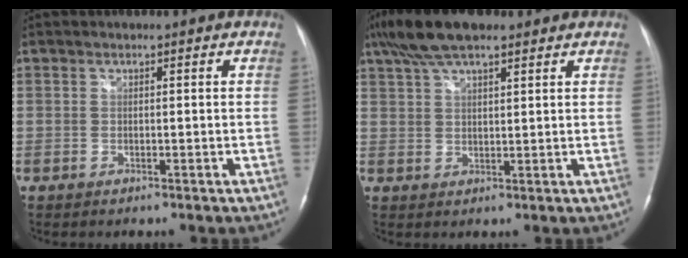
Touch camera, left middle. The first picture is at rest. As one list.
[{"total": 9.8, "force": [7.2, 2.7, 6.2], "torque": [-0.124, 0.027, 0.126]}]